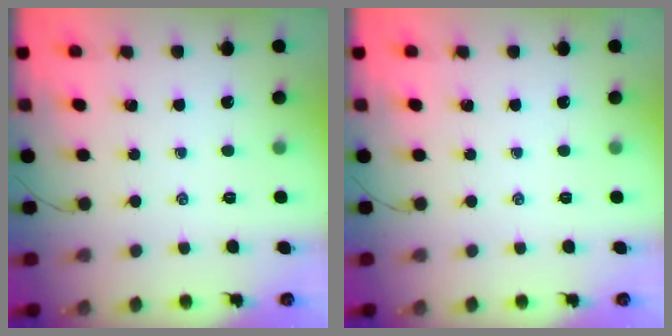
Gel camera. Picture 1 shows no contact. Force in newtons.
{"total": 0.0}